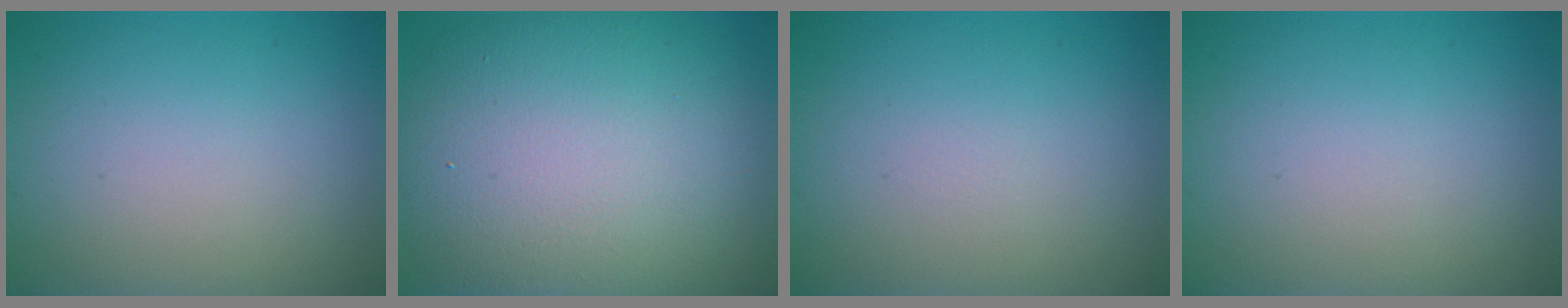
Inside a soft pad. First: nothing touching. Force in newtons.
{"total": 14.3, "press": 14.2, "slide": 0.7}
{"total": 0.0}
{"total": 0.0}